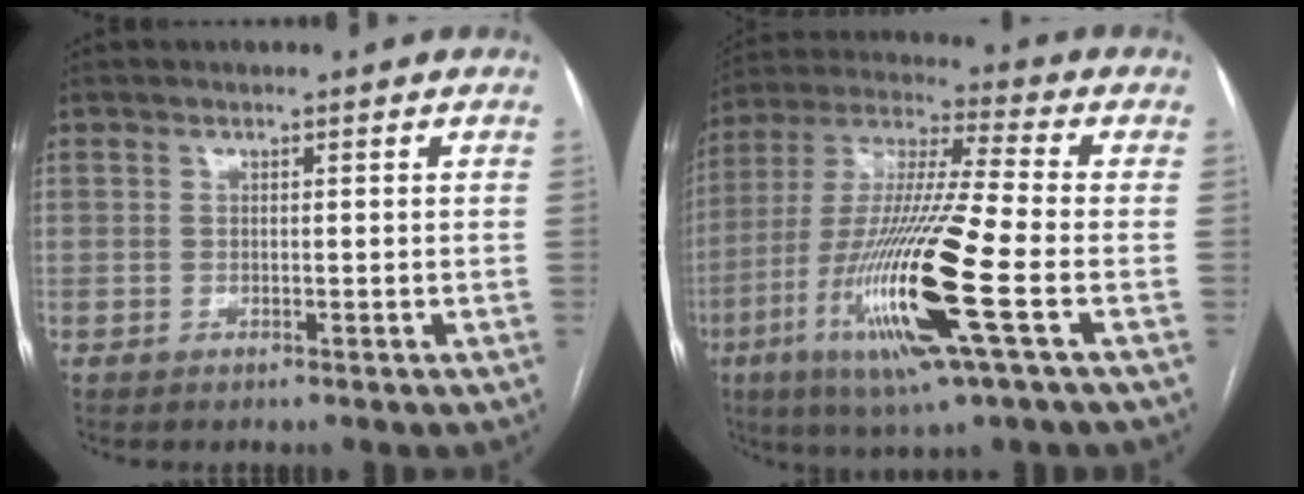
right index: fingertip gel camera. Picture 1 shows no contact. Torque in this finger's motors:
{"motor_torque": [2.14, 0.00, 1.05, 0.21]}